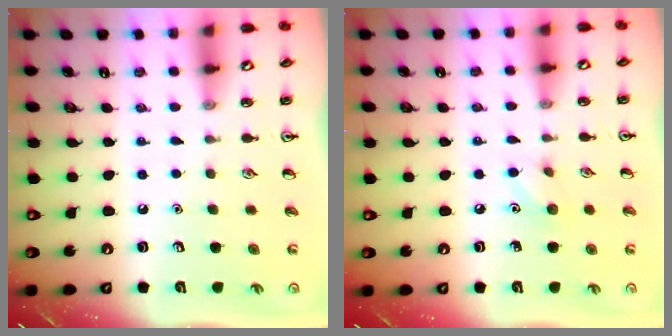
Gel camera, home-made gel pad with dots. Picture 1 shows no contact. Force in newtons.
{"total": 5.2, "press": 5.0, "slide": 1.7}